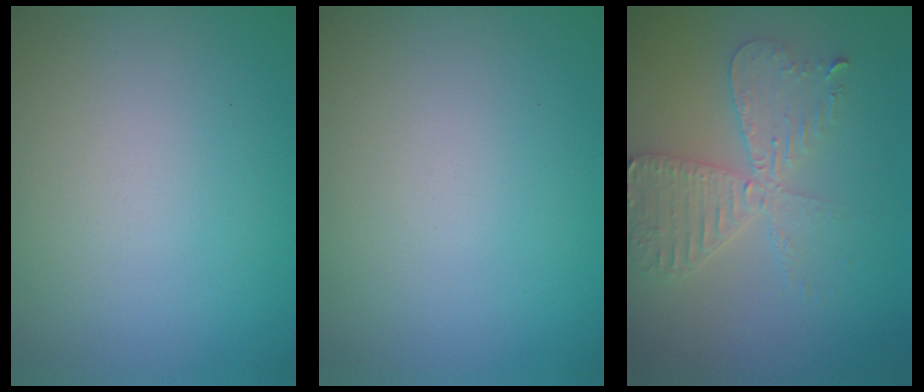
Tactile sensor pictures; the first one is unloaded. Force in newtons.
{"total": 0.0}
{"total": 4.1, "press": 3.6, "slide": 1.9}